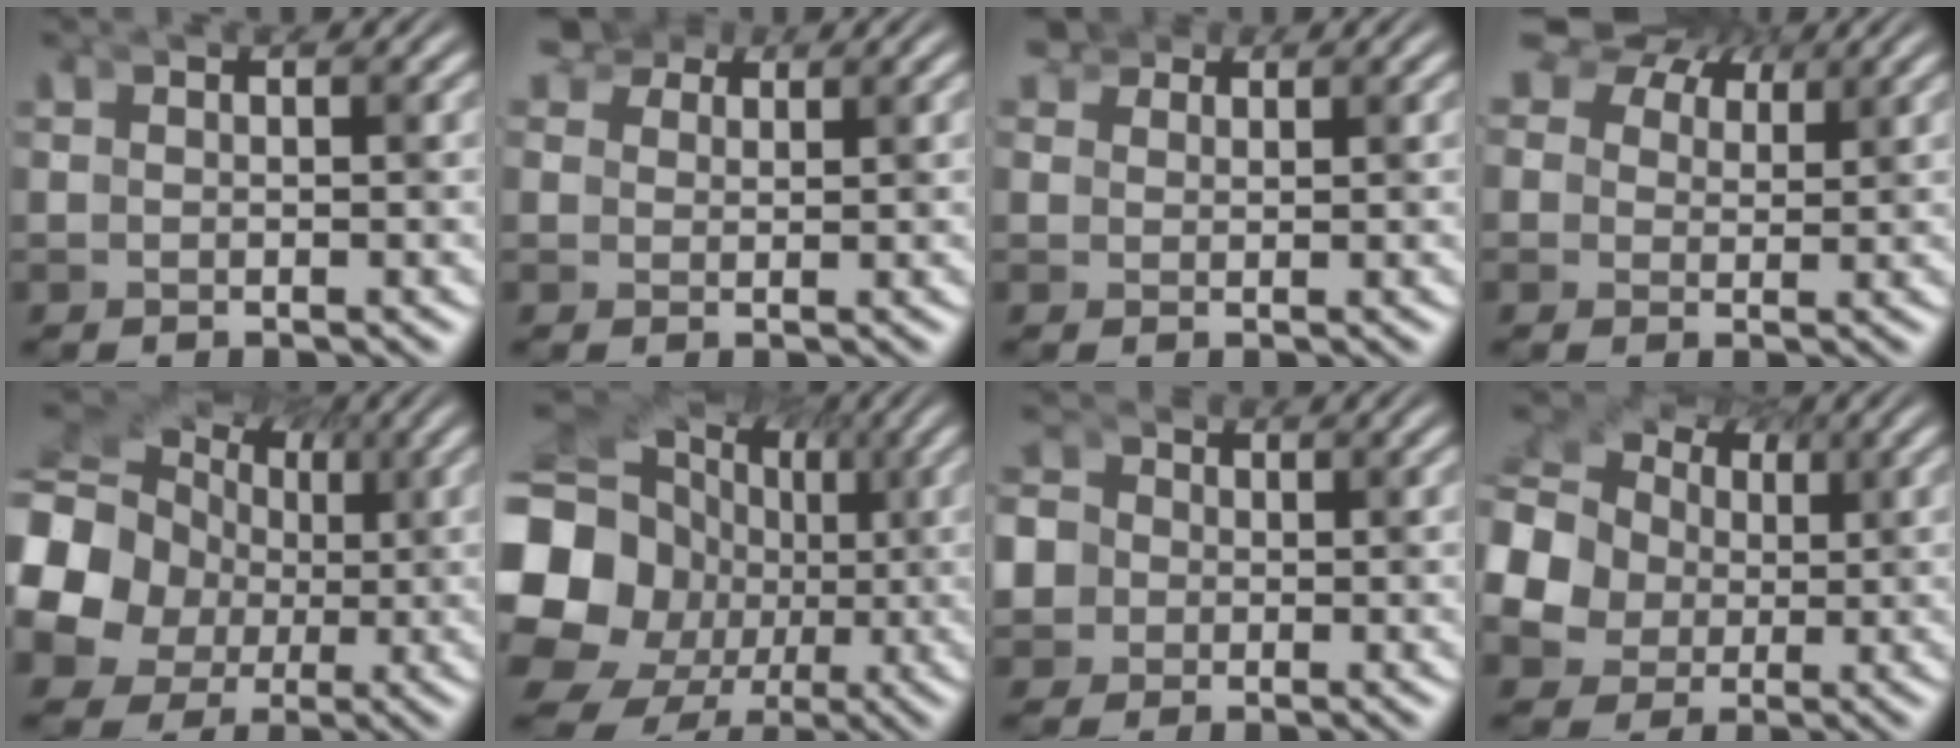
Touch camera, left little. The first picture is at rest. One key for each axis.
{"total": 2.7, "fx": 1.4, "fy": -1.4, "fz": -1.8, "tx": 0.010, "ty": -0.013, "tz": 0.038}
{"total": 2.5, "fx": 1.0, "fy": -1.5, "fz": -1.7, "tx": 0.007, "ty": -0.013, "tz": 0.033}
{"total": 5.0, "fx": 4.1, "fy": 2.4, "fz": 1.4, "tx": -0.042, "ty": 0.005, "tz": 0.063}
{"total": 11.2, "fx": -0.3, "fy": 10.3, "fz": 4.4, "tx": -0.140, "ty": -0.056, "tz": -0.002}
{"total": 12.3, "fx": -1.8, "fy": 10.6, "fz": 6.0, "tx": -0.162, "ty": -0.066, "tz": -0.020}
{"total": 2.3, "fx": -1.6, "fy": 1.4, "fz": -1.0, "tx": -0.037, "ty": -0.035, "tz": -0.017}
{"total": 9.0, "fx": 0.0, "fy": 8.4, "fz": 3.4, "tx": -0.134, "ty": -0.043, "tz": 0.000}